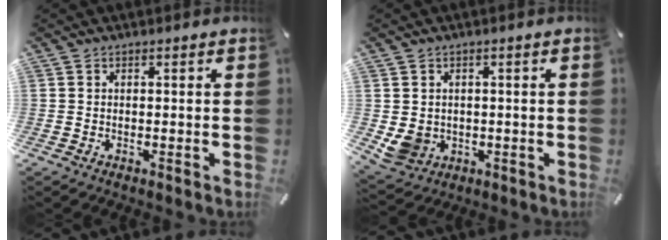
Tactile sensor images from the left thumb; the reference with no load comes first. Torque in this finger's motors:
{"motor_torque": [0.55, 0.55, 0.31, 0.21, 0.14]}